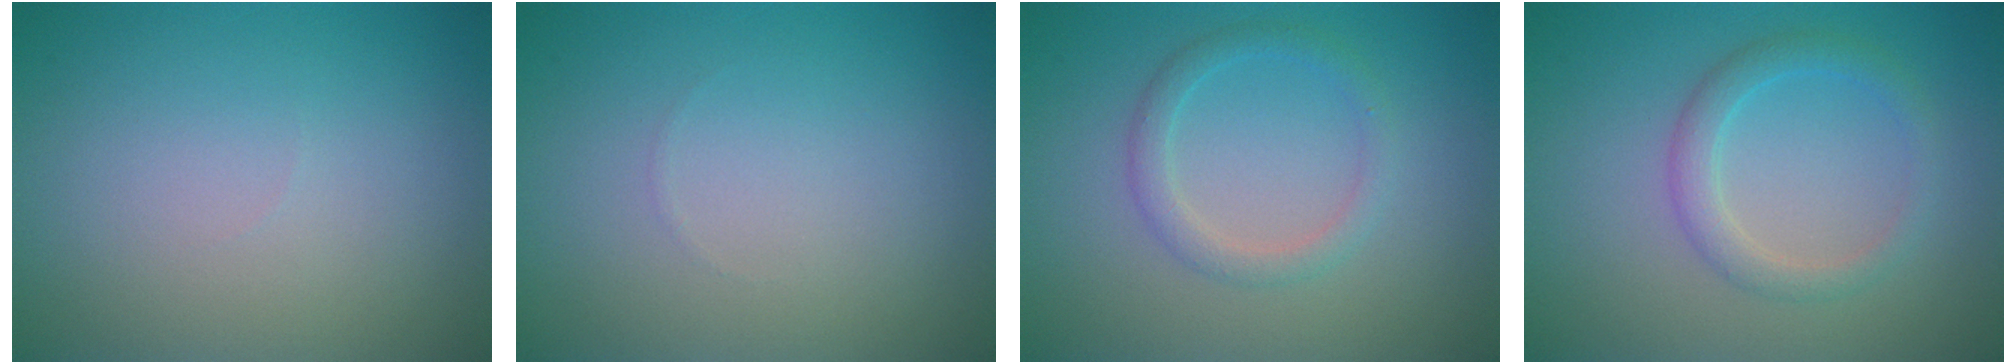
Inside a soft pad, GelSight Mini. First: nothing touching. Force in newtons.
{"total": 0.0}
{"total": 2.0, "press": 2.0, "slide": 0.1}
{"total": 2.5, "press": 2.4, "slide": 0.2}